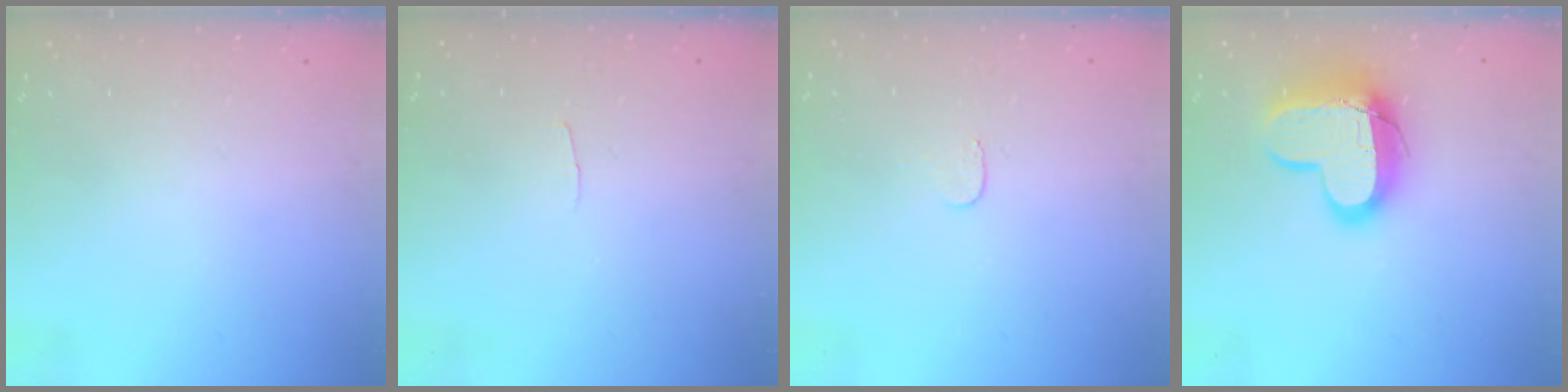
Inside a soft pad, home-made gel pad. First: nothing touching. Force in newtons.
{"total": 2.0, "press": 2.0, "slide": 0.2}
{"total": 3.4, "press": 3.4, "slide": 0.2}
{"total": 15.2, "press": 15.2, "slide": 1.3}